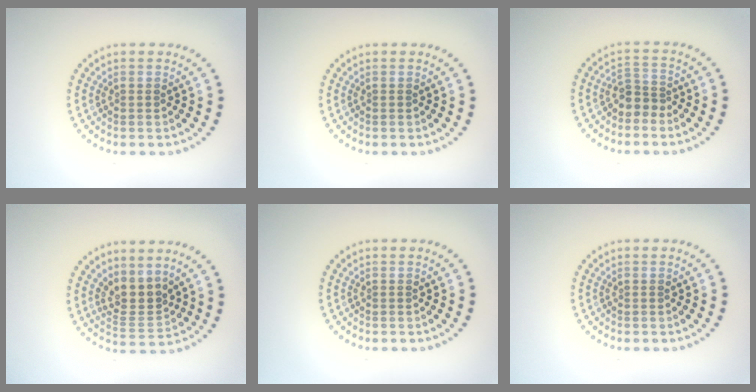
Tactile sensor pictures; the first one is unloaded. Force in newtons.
{"total": 0.0}
{"total": 2.2, "press": 1.7, "slide": 1.4}
{"total": 3.0, "press": 2.0, "slide": 2.2}
{"total": 0.0}
{"total": 0.0}